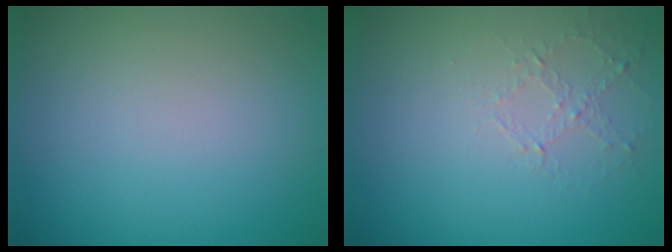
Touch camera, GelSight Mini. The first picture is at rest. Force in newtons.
{"total": 1.0, "press": 0.4, "slide": 0.9}